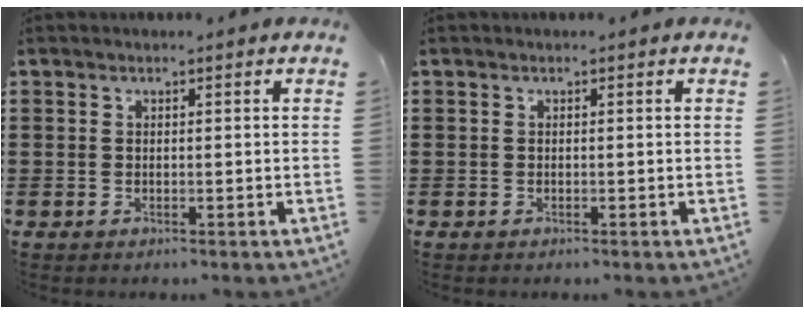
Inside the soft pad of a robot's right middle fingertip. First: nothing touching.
{"total": 0.0}